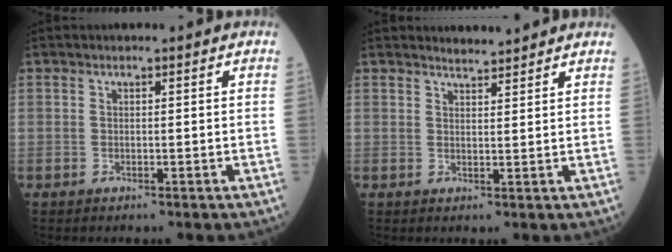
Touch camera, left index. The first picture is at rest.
{"total": 2.2, "force": [2.2, 0.0, 0.1], "torque": [-0.009, 0.005, 0.039]}